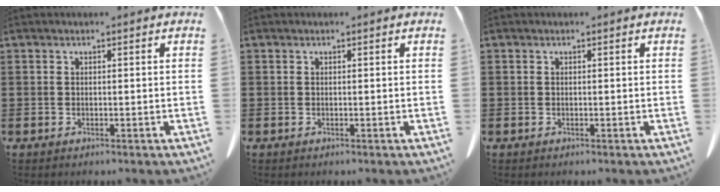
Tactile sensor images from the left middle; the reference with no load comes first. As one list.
[{"total": 0.0}, {"total": 0.0}]